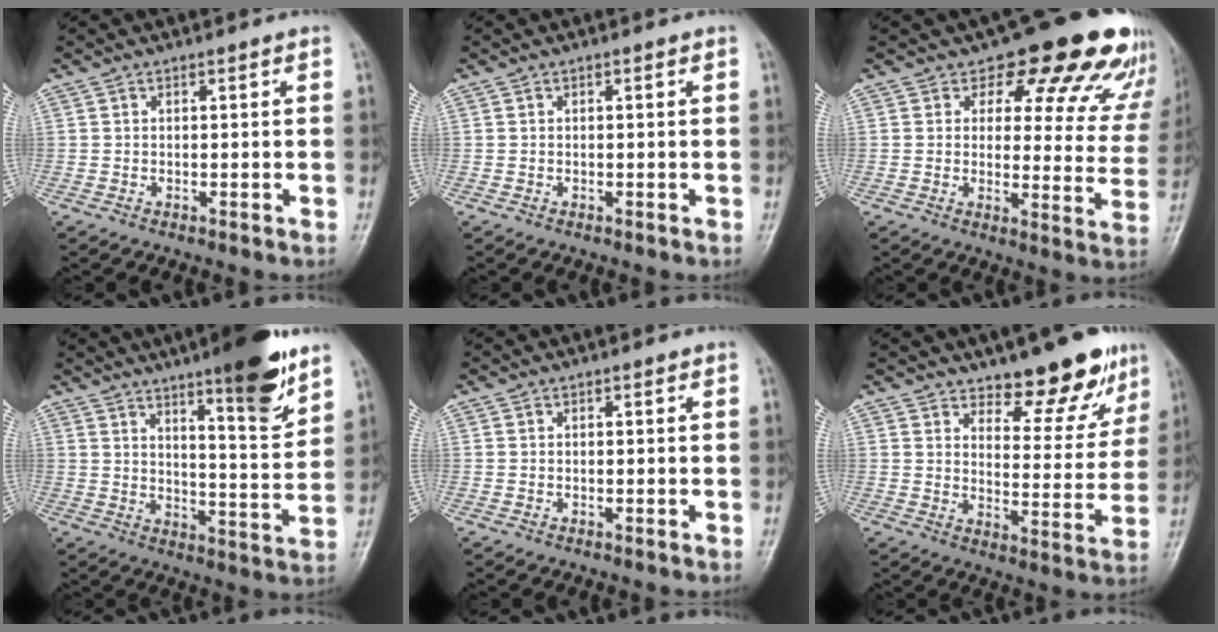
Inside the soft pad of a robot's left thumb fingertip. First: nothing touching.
{"total": 0.0}
{"total": 19.0, "force": [14.5, 8.8, 8.5], "torque": [-0.044, -0.078, 0.151]}
{"total": 14.3, "force": [9.4, 2.5, 10.5], "torque": [-0.132, -0.061, 0.141]}
{"total": 0.0}
{"total": 12.2, "force": [9.1, 4.7, 6.6], "torque": [-0.040, -0.065, 0.134]}